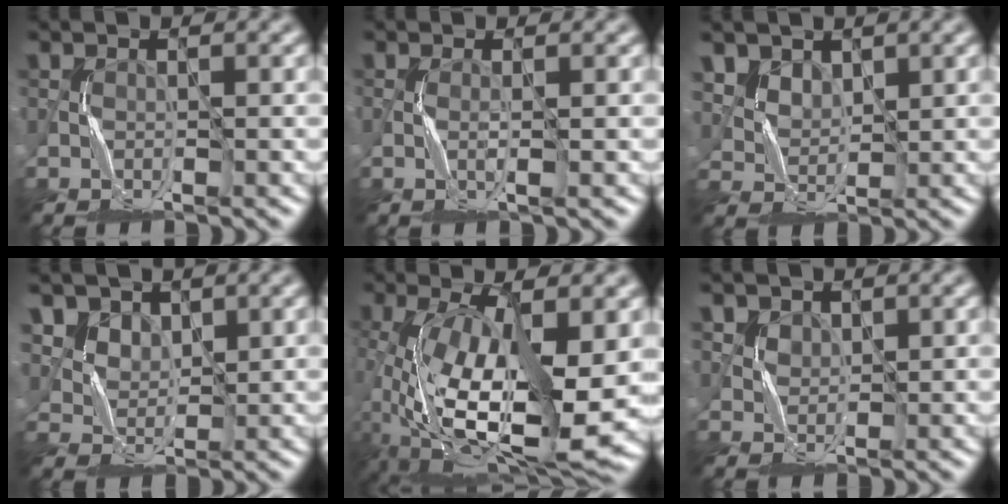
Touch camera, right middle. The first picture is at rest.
{"total": 1.1, "force": [0.1, 0.1, 1.1], "torque": [-0.024, 0.001, -0.001]}
{"total": 4.0, "force": [2.9, 2.4, 1.4], "torque": [-0.044, -0.010, 0.078]}
{"total": 5.2, "force": [3.6, 3.4, 1.9], "torque": [-0.067, -0.013, 0.088]}
{"total": 15.0, "force": [-3.6, 5.8, 13.4], "torque": [-0.259, -0.028, -0.058]}
{"total": 2.7, "force": [1.8, 1.9, 0.8], "torque": [-0.025, -0.004, 0.047]}